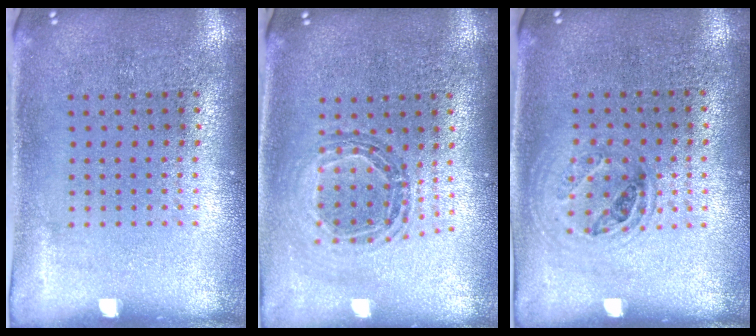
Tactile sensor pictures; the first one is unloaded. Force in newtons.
{"total": 0.8, "press": 0.8, "slide": 0.1}
{"total": 1.0, "press": 0.9, "slide": 0.3}